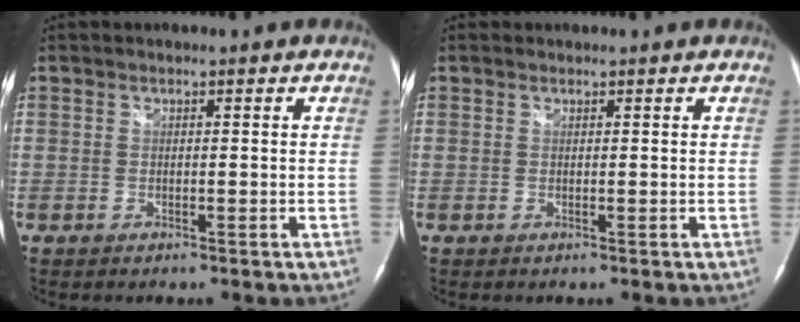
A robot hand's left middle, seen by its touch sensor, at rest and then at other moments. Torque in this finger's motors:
{"motor_torque": [0.05, 0.02, -0.08, 0.01]}